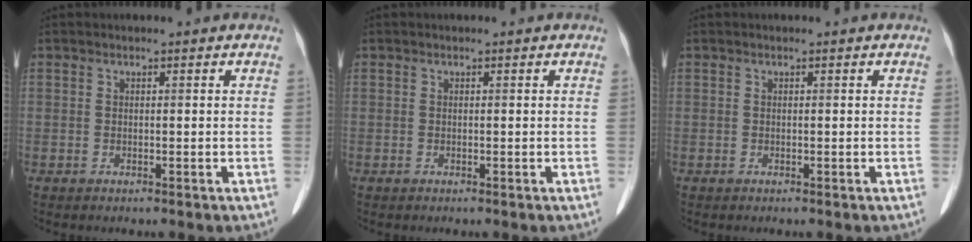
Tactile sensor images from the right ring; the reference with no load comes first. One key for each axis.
{"total": 0.0}
{"total": 0.0}